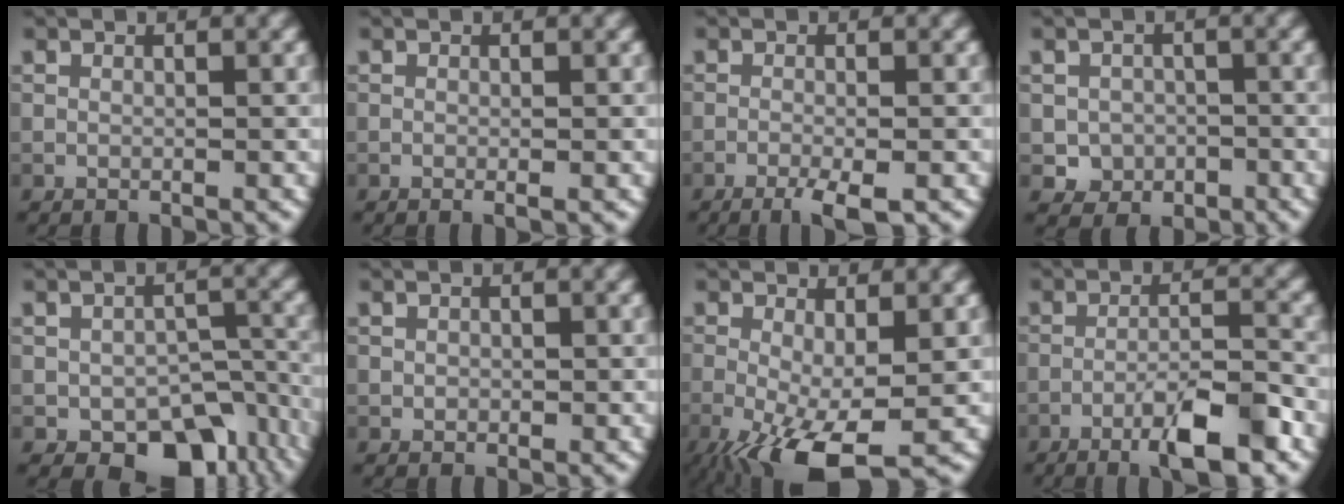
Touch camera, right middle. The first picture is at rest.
{"total": 0.7, "force": [-0.2, 0.1, 0.7], "torque": [-0.011, -0.005, -0.003]}
{"total": 3.0, "force": [-1.7, 0.5, 2.4], "torque": [-0.045, -0.002, -0.035]}
{"total": 2.5, "force": [-0.5, 2.4, 0.6], "torque": [-0.003, -0.004, -0.012]}
{"total": 8.2, "force": [-3.9, 5.2, 5.0], "torque": [-0.063, -0.023, -0.045]}
{"total": 0.7, "force": [0.0, 0.6, 0.3], "torque": [-0.002, -0.002, 0.000]}
{"total": 8.5, "force": [-3.5, 2.8, 7.3], "torque": [-0.147, -0.020, -0.058]}
{"total": 6.3, "force": [-3.6, 1.1, 5.1], "torque": [-0.084, 0.008, -0.061]}